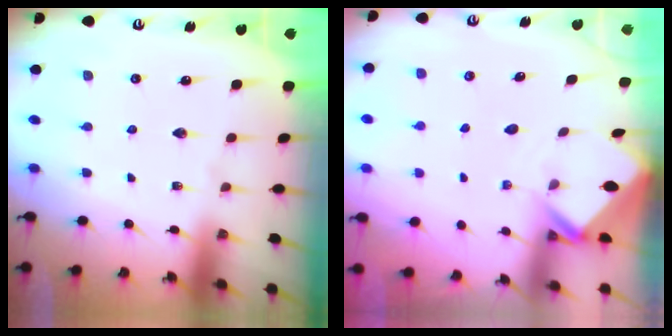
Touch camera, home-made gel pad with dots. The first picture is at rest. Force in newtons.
{"total": 2.4, "press": 2.4, "slide": 0.2}